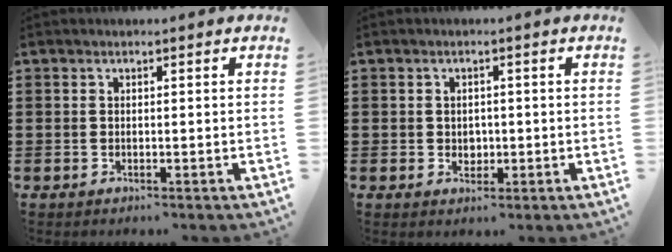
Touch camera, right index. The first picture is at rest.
{"total": 1.6, "force": [0.1, 1.3, 0.8], "torque": [-0.011, 0.001, -0.002]}